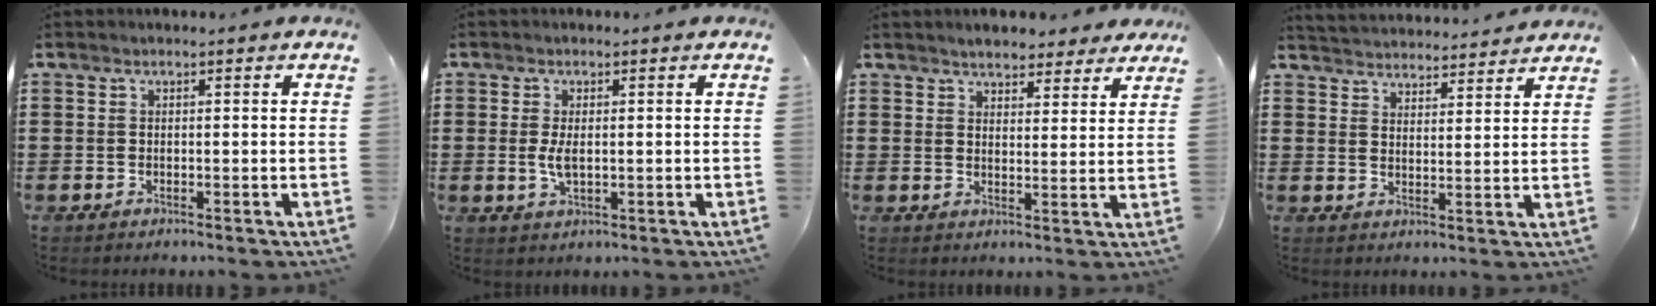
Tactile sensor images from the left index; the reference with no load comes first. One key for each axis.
{"total": 3.1, "fx": 0.1, "fy": 1.3, "fz": 2.8, "tx": -0.070, "ty": -0.003, "tz": -0.003}
{"total": 3.9, "fx": 3.8, "fy": 1.0, "fz": 0.5, "tx": -0.022, "ty": -0.006, "tz": 0.070}
{"total": 3.8, "fx": 3.8, "fy": -0.1, "fz": -0.4, "tx": -0.008, "ty": -0.022, "tz": 0.068}